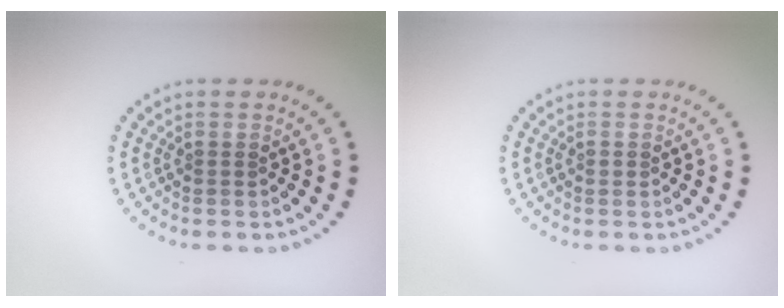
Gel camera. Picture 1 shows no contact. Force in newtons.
{"total": 0.6, "press": 0.6, "slide": 0.1}